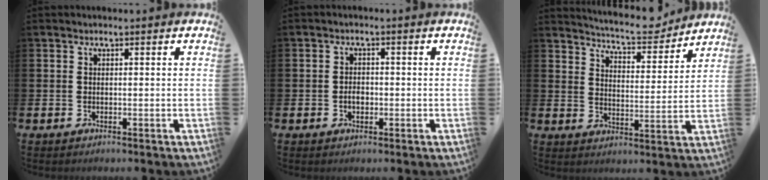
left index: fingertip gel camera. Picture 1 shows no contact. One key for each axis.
{"total": 2.0, "fx": -0.4, "fy": 1.4, "fz": 1.4, "tx": -0.019, "ty": 0.002, "tz": -0.012}
{"total": 6.7, "fx": 6.5, "fy": 0.8, "fz": 1.4, "tx": -0.041, "ty": -0.045, "tz": 0.110}